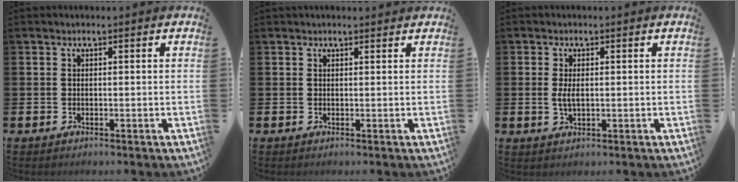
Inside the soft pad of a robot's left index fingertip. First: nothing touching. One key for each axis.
{"total": 0.7, "fx": 0.7, "fy": 0.1, "fz": 0.2, "tx": 0.008, "ty": -0.003, "tz": 0.010}
{"total": 2.3, "fx": 0.2, "fy": 1.0, "fz": 2.1, "tx": -0.036, "ty": 0.001, "tz": 0.001}